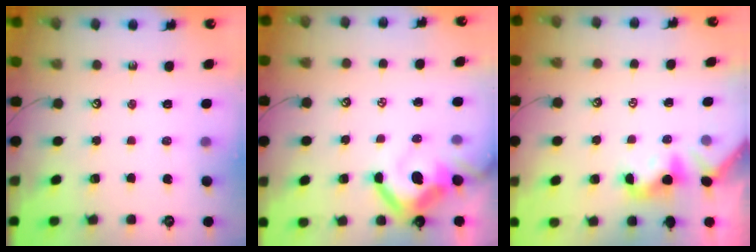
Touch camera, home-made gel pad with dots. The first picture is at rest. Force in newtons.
{"total": 8.6, "press": 8.3, "slide": 2.0}
{"total": 1.9, "press": 1.8, "slide": 0.5}